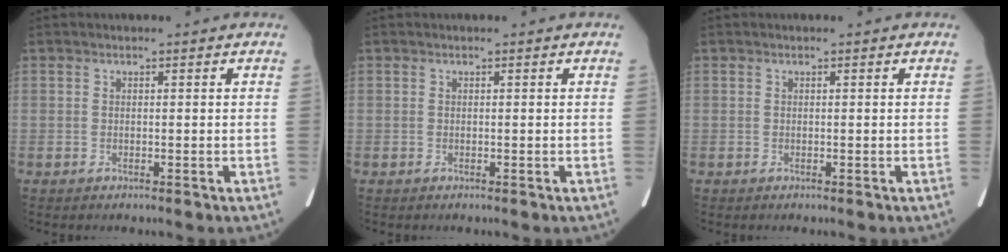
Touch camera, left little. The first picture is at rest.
{"total": 0.0}
{"total": 0.0}